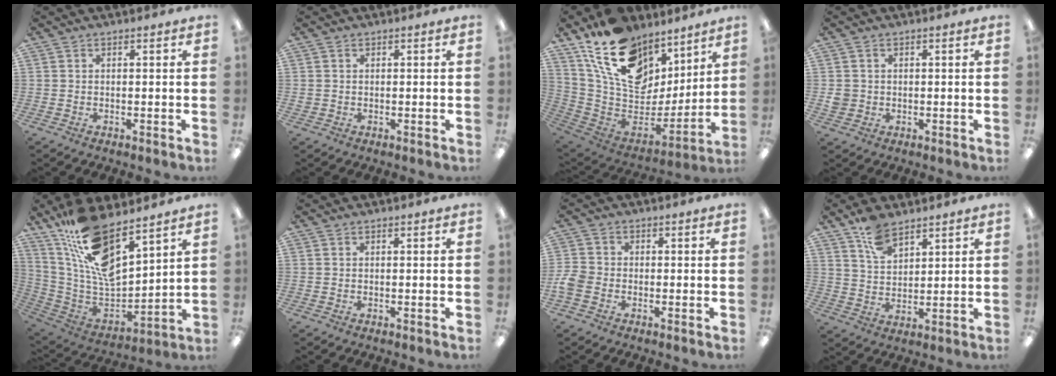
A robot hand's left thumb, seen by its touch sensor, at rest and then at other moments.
{"total": 0.9, "force": [0.2, 0.8, 0.2], "torque": [-0.004, 0.004, 0.003]}
{"total": 19.5, "force": [11.8, 12.0, 9.8], "torque": [-0.177, -0.079, 0.219]}
{"total": 2.6, "force": [0.1, 2.5, 0.7], "torque": [-0.015, 0.005, 0.001]}
{"total": 16.8, "force": [12.1, 5.6, 10.3], "torque": [-0.208, -0.087, 0.214]}
{"total": 0.0}
{"total": 4.2, "force": [-1.6, 3.2, 2.2], "torque": [-0.044, 0.009, -0.029]}
{"total": 7.9, "force": [5.8, 3.9, 3.7], "torque": [-0.073, -0.023, 0.108]}